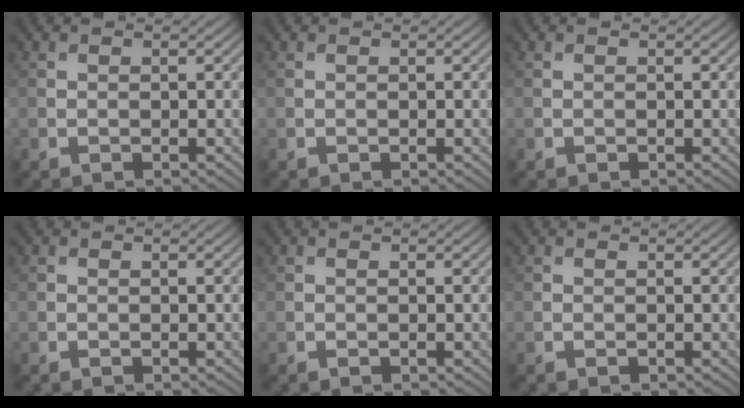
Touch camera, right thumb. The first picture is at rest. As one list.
[{"total": 0.0}, {"total": 0.0}, {"total": 0.0}, {"total": 0.0}, {"total": 0.0}]